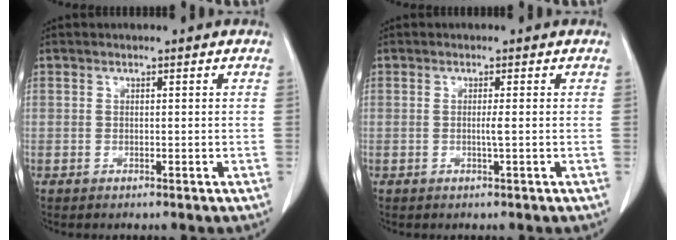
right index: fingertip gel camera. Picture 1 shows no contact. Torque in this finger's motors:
{"motor_torque": [0.37, 0.35, 0.28, 0.09]}